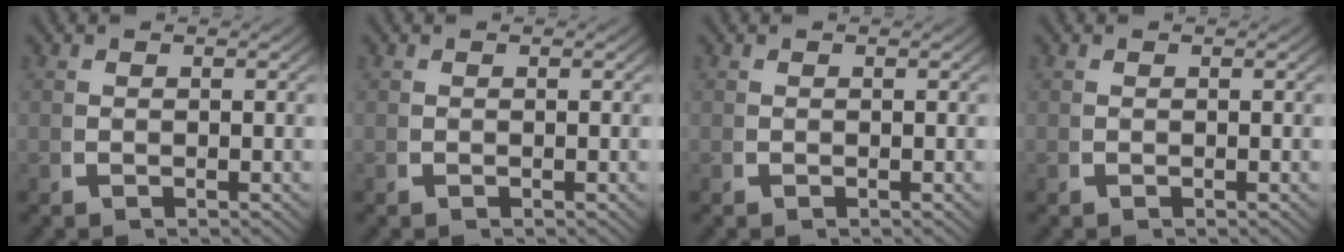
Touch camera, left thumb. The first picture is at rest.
{"total": 0.0}
{"total": 0.0}
{"total": 0.0}